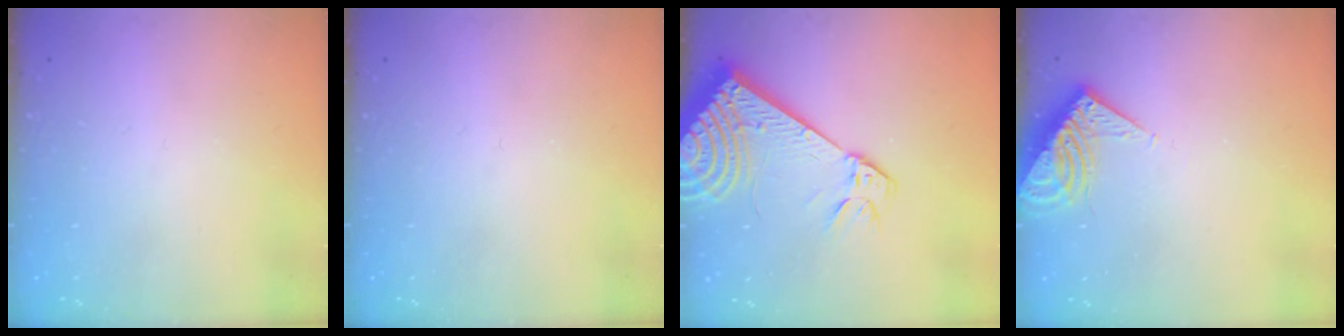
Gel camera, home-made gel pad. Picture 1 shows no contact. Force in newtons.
{"total": 0.0}
{"total": 13.5, "press": 13.2, "slide": 2.6}
{"total": 7.6, "press": 7.5, "slide": 0.9}